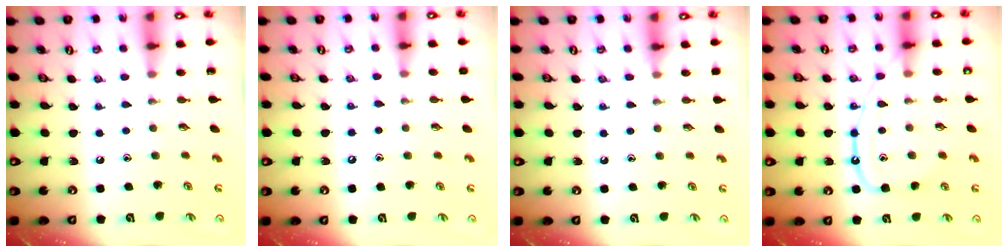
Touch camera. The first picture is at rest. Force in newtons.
{"total": 5.3, "press": 5.2, "slide": 0.8}
{"total": 4.3, "press": 4.3, "slide": 0.5}
{"total": 13.7, "press": 13.6, "slide": 1.3}